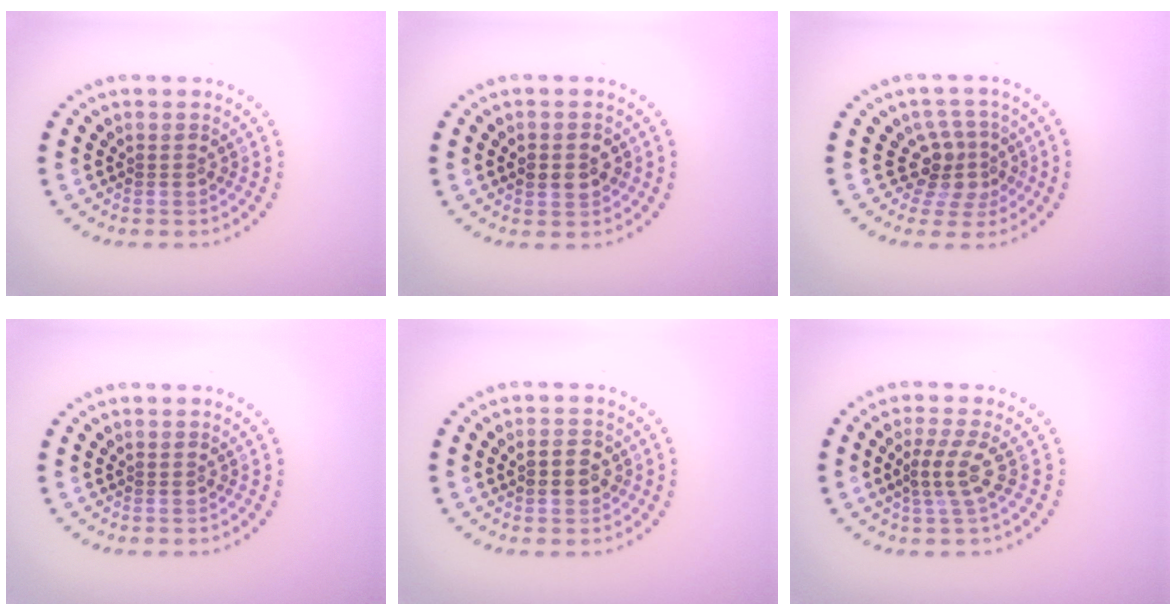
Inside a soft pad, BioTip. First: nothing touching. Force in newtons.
{"total": 2.8, "press": 2.8, "slide": 0.3}
{"total": 3.1, "press": 2.2, "slide": 2.2}
{"total": 0.0}
{"total": 2.2, "press": 2.1, "slide": 0.1}
{"total": 2.3, "press": 1.8, "slide": 1.4}